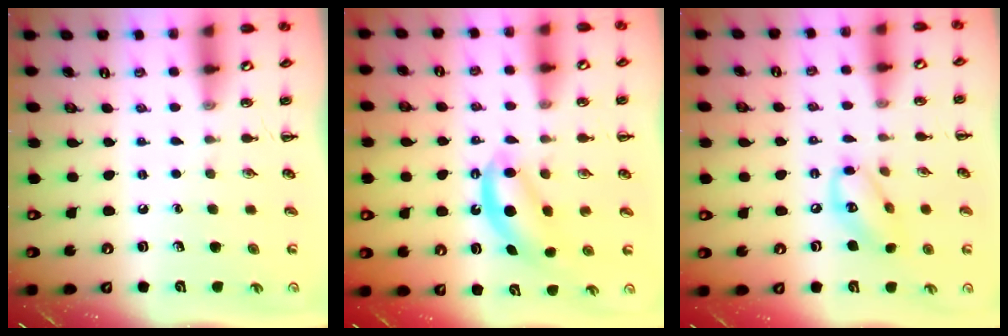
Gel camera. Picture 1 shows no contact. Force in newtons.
{"total": 6.3, "press": 6.3, "slide": 0.8}
{"total": 10.6, "press": 10.5, "slide": 1.8}